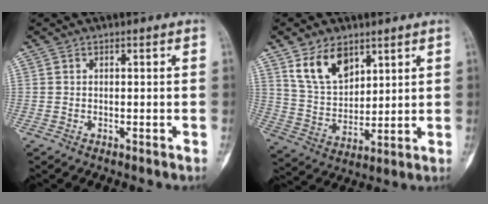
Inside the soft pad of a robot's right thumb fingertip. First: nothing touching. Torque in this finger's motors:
{"motor_torque": [-0.46, 1.40, 0.27, -0.09, 0.07]}